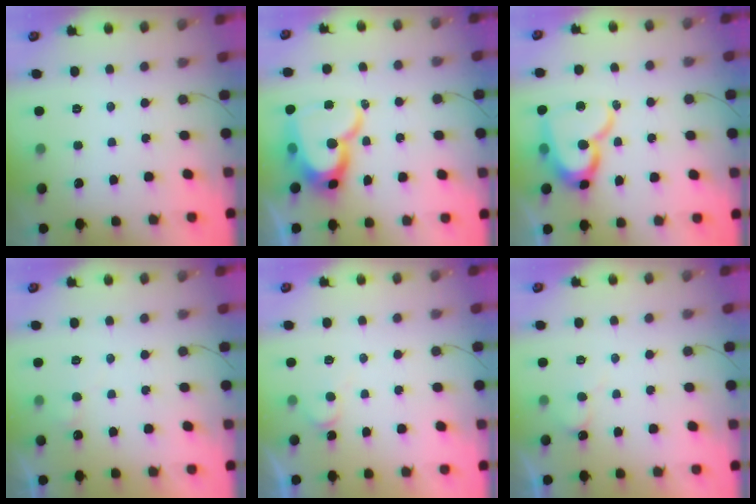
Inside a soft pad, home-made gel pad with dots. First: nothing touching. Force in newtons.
{"total": 18.5, "press": 18.4, "slide": 1.6}
{"total": 16.4, "press": 16.4, "slide": 1.5}
{"total": 5.1, "press": 5.1, "slide": 0.3}
{"total": 5.9, "press": 5.9, "slide": 0.6}
{"total": 5.8, "press": 5.8, "slide": 0.5}